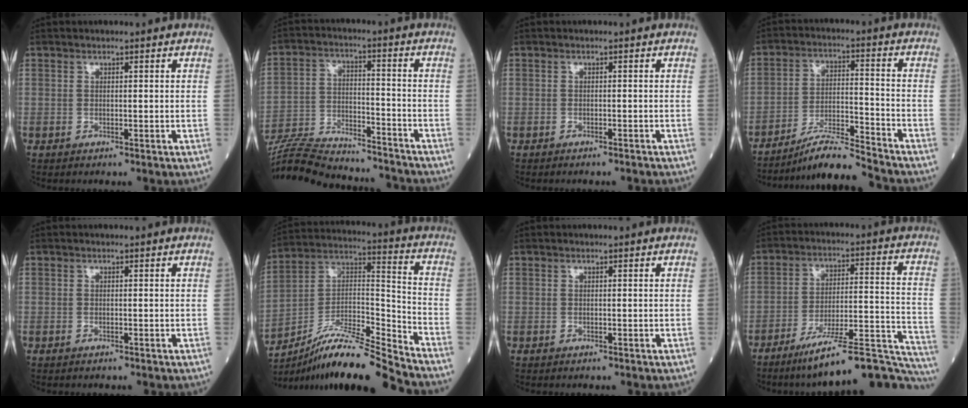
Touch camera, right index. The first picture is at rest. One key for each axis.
{"total": 21.0, "fx": -19.7, "fy": 3.1, "fz": 6.3, "tx": -0.148, "ty": -0.008, "tz": -0.311}
{"total": 2.0, "fx": -1.9, "fy": 0.0, "fz": 0.5, "tx": -0.006, "ty": -0.002, "tz": -0.024}
{"total": 9.1, "fx": -8.6, "fy": -1.0, "fz": 2.8, "tx": -0.049, "ty": -0.004, "tz": -0.154}
{"total": 0.0}
{"total": 16.8, "fx": -14.9, "fy": -0.5, "fz": 7.8, "tx": -0.139, "ty": 0.027, "tz": -0.264}
{"total": 0.0}
{"total": 21.8, "fx": -19.1, "fy": 1.8, "fz": 10.4, "tx": -0.079, "ty": 0.038, "tz": -0.275}